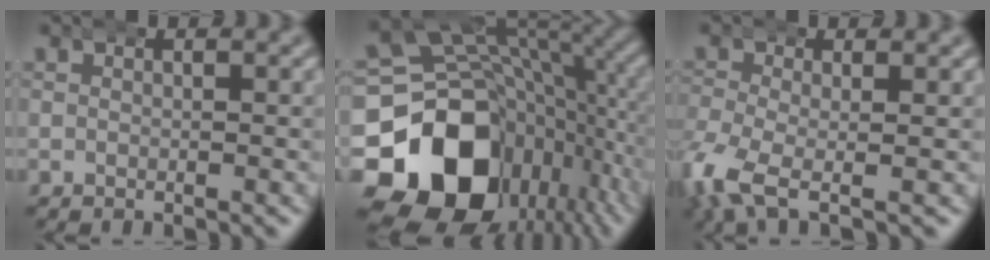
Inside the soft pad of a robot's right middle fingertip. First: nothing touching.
{"total": 23.3, "force": [-5.5, 17.7, 14.2], "torque": [-0.249, -0.067, -0.072]}
{"total": 4.6, "force": [-1.9, 2.4, 3.4], "torque": [-0.107, -0.033, -0.019]}